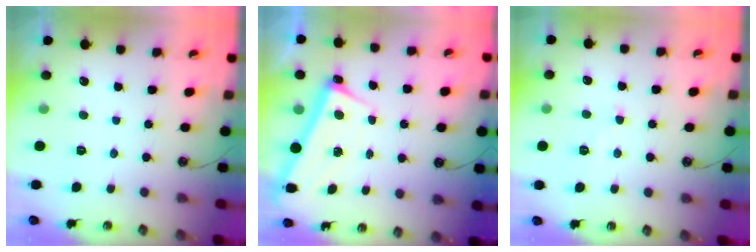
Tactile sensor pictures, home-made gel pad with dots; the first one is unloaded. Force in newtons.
{"total": 2.7, "press": 2.7, "slide": 0.5}
{"total": 0.8, "press": 0.7, "slide": 0.4}